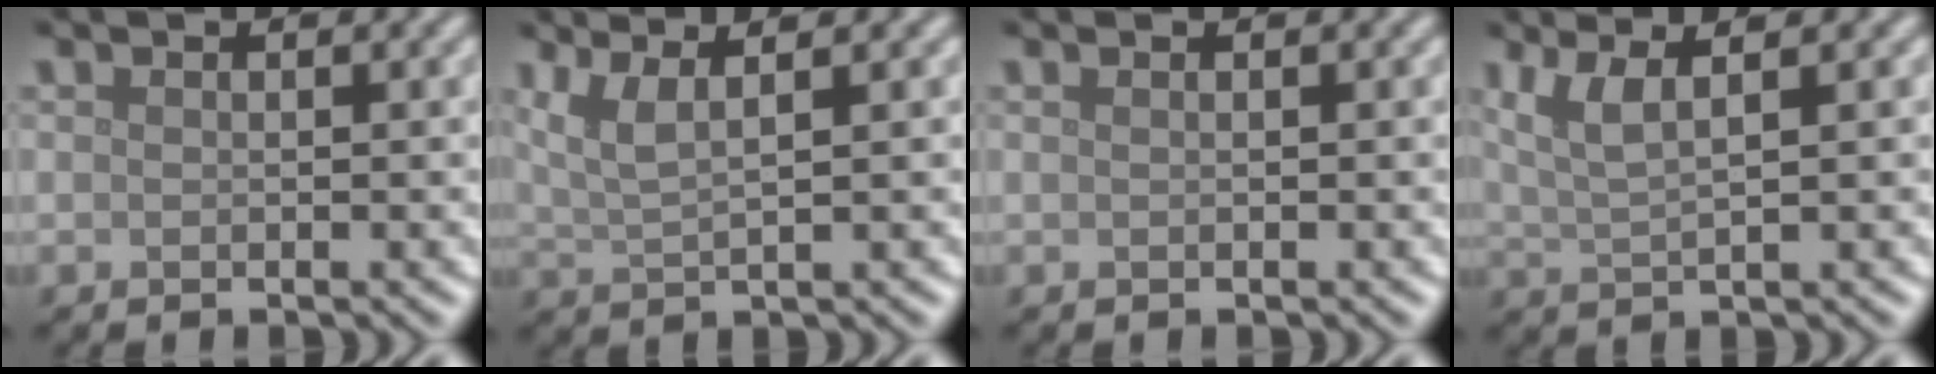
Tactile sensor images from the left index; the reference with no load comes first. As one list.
[{"total": 3.3, "force": [1.6, 0.9, 2.7], "torque": [-0.047, 0.006, 0.033]}, {"total": 0.6, "force": [0.2, 0.3, 0.4], "torque": [-0.006, 0.001, -0.001]}, {"total": 3.3, "force": [1.6, 0.9, 2.8], "torque": [-0.050, 0.004, 0.033]}]